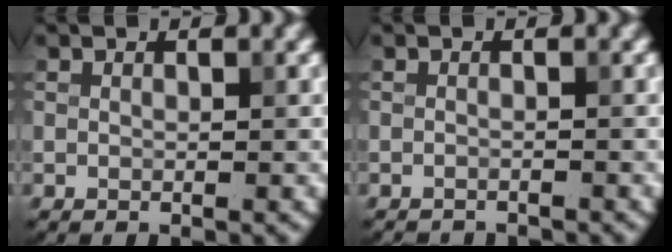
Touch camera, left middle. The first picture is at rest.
{"total": 2.0, "force": [-2.0, 0.1, 0.2], "torque": [0.004, -0.009, -0.029]}